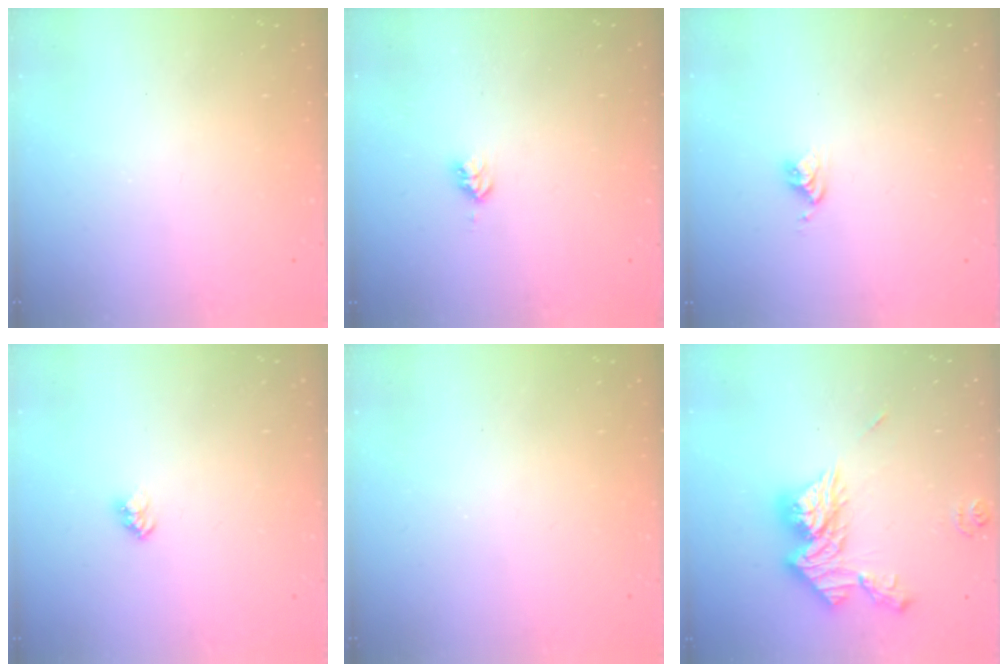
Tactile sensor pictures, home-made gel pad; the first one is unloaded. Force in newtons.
{"total": 2.8, "press": 2.8, "slide": 0.3}
{"total": 3.9, "press": 3.9, "slide": 0.3}
{"total": 2.3, "press": 2.3, "slide": 0.3}
{"total": 0.0}
{"total": 15.3, "press": 15.2, "slide": 1.7}